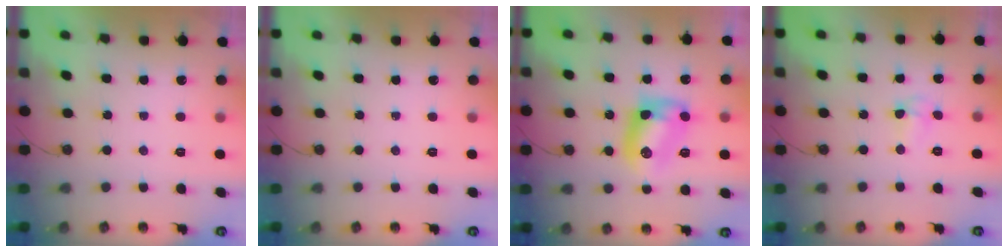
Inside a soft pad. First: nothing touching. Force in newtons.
{"total": 0.0}
{"total": 10.9, "press": 10.2, "slide": 3.9}
{"total": 5.8, "press": 5.6, "slide": 1.4}